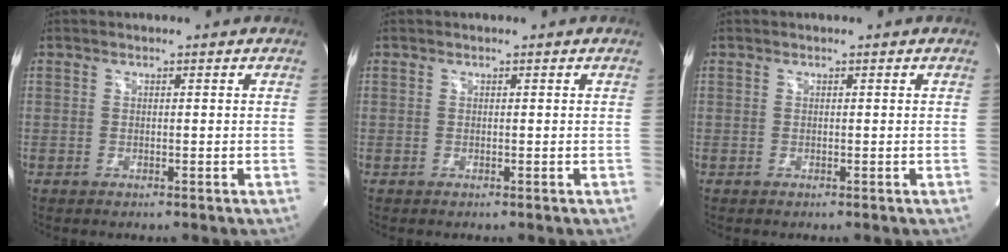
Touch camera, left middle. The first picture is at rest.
{"total": 0.0}
{"total": 0.0}